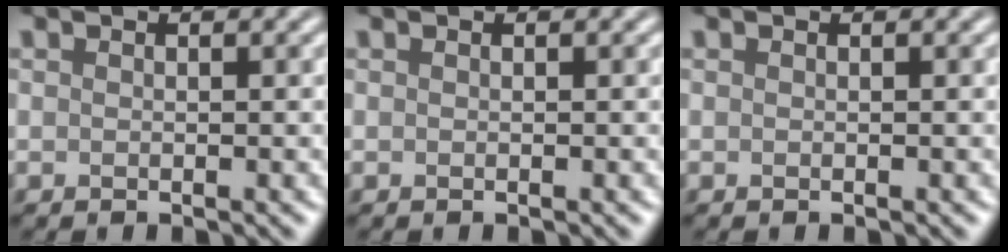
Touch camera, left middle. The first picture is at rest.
{"total": 0.0}
{"total": 0.0}